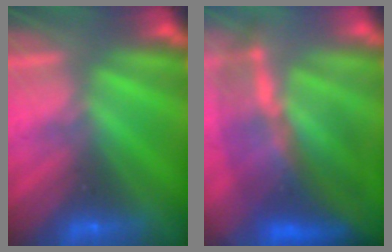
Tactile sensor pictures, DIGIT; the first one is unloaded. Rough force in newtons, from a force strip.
{"total": 9.2}